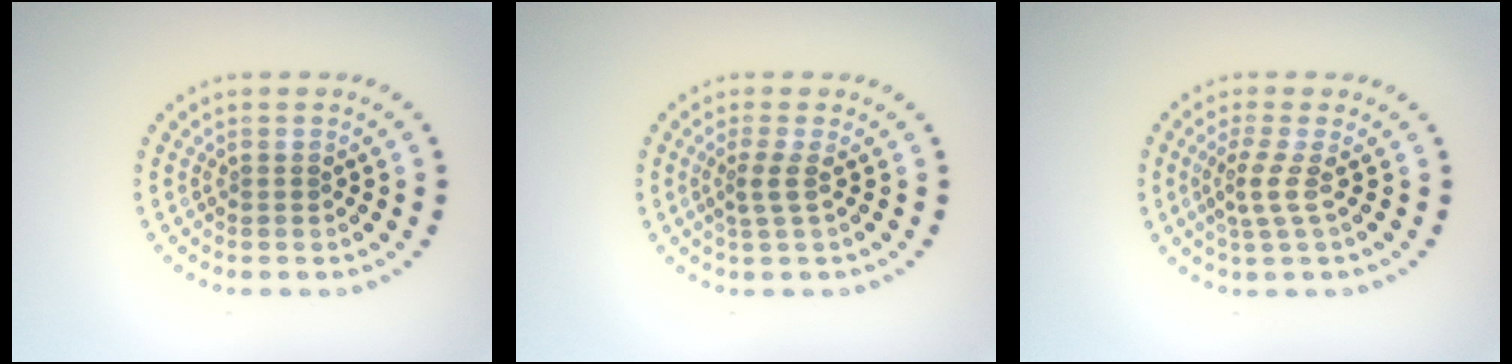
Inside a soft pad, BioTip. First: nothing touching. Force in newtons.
{"total": 1.9, "press": 1.3, "slide": 1.3}
{"total": 2.1, "press": 1.5, "slide": 1.5}